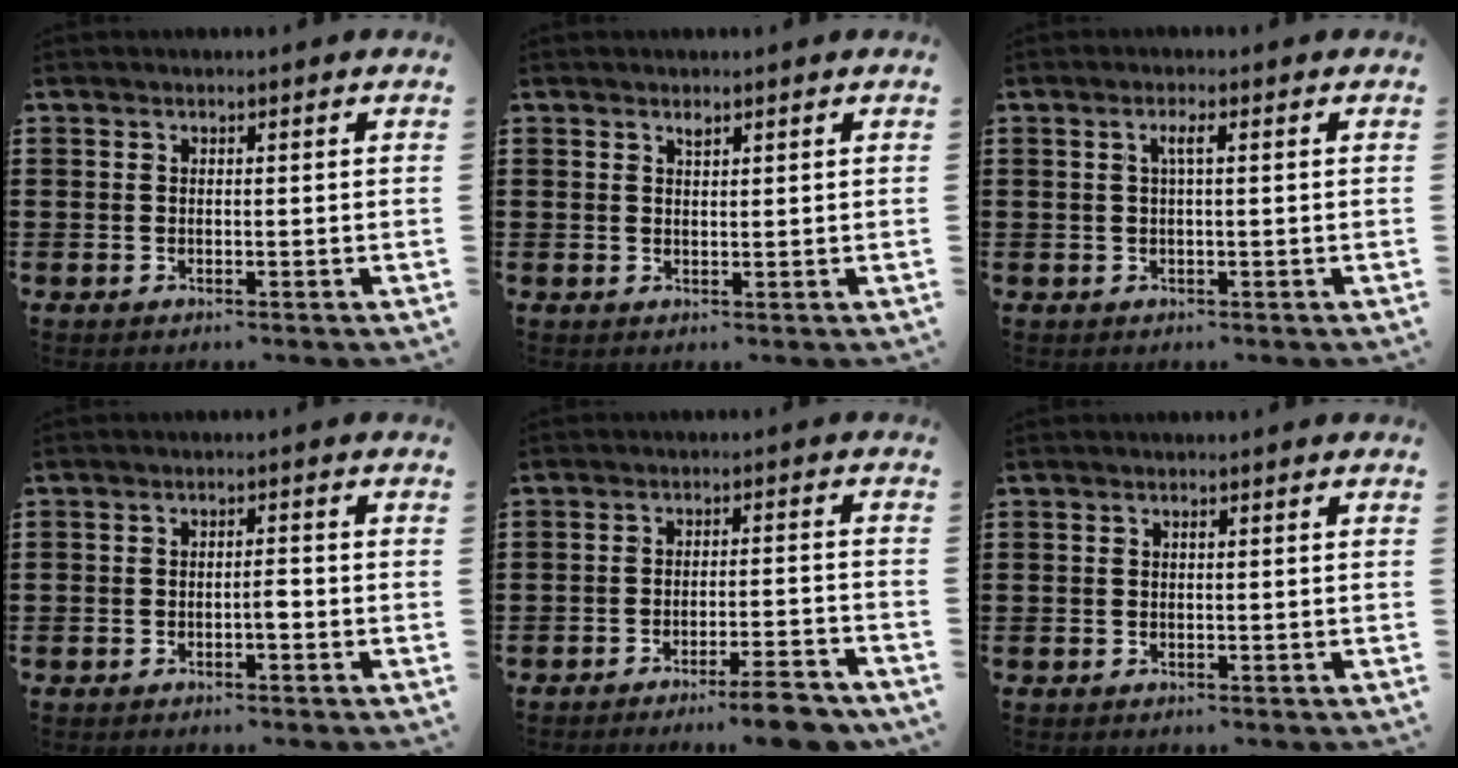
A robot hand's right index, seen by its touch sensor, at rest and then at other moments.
{"total": 0.9, "force": [0.7, 0.3, 0.5], "torque": [-0.011, 0.001, 0.012]}
{"total": 1.9, "force": [0.2, 0.1, 1.9], "torque": [-0.036, 0.001, 0.002]}
{"total": 1.9, "force": [-0.9, 0.6, 1.5], "torque": [-0.028, 0.004, -0.018]}
{"total": 6.2, "force": [-5.2, -0.3, 3.4], "torque": [-0.053, -0.012, -0.093]}
{"total": 0.0}